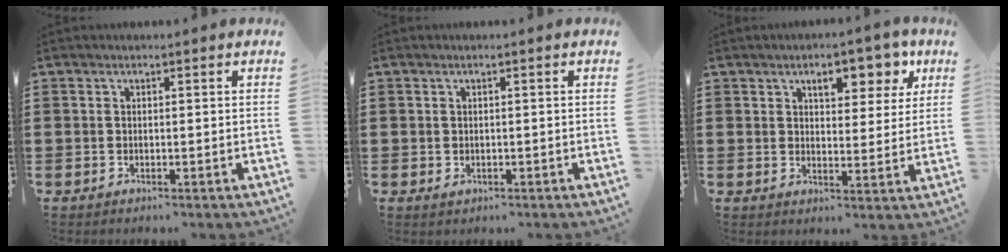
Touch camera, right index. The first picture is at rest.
{"total": 0.6, "force": [-0.1, 0.5, 0.4], "torque": [-0.009, 0.002, -0.003]}
{"total": 6.7, "force": [3.9, 3.3, 4.4], "torque": [-0.062, -0.004, 0.058]}